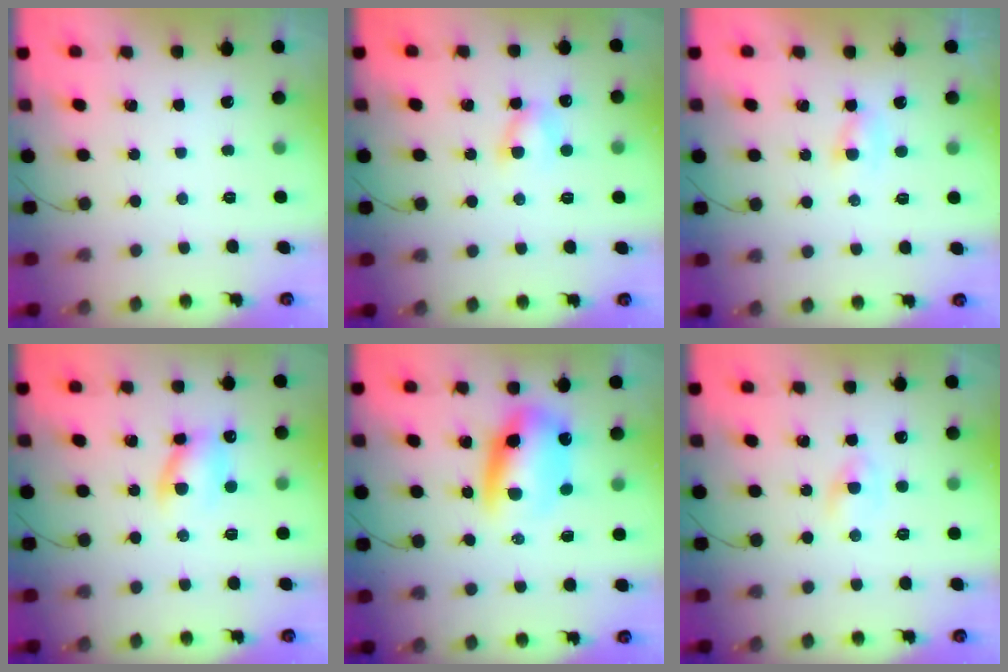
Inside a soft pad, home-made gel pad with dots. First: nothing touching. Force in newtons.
{"total": 4.9, "press": 4.9, "slide": 0.8}
{"total": 1.6, "press": 1.4, "slide": 0.7}
{"total": 8.4, "press": 8.3, "slide": 1.2}
{"total": 10.8, "press": 10.4, "slide": 3.0}
{"total": 1.6, "press": 1.4, "slide": 0.8}